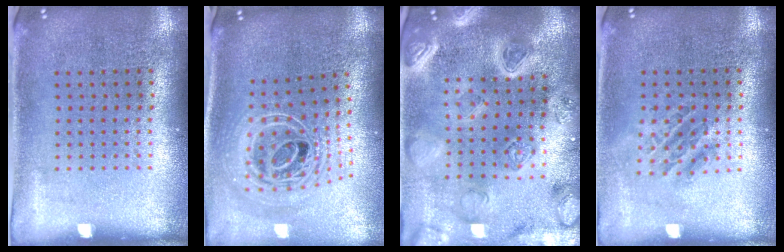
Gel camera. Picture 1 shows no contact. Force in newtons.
{"total": 2.7, "press": 2.0, "slide": 1.8}
{"total": 4.5, "press": 3.9, "slide": 2.1}
{"total": 1.1, "press": 1.0, "slide": 0.5}